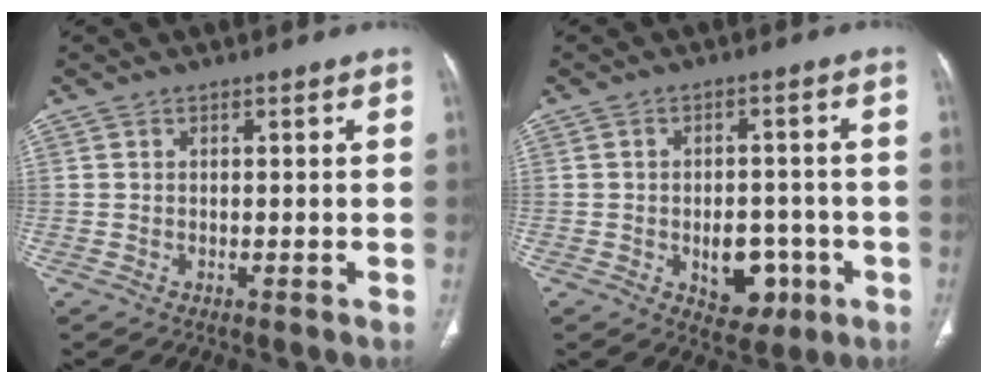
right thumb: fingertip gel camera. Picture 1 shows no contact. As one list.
[{"total": 8.5, "force": [-2.6, 5.7, 5.7], "torque": [-0.044, 0.019, -0.024]}]